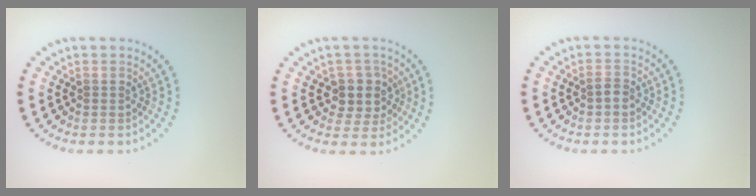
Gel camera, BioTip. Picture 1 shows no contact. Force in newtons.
{"total": 2.9, "press": 2.6, "slide": 1.3}
{"total": 1.1, "press": 1.0, "slide": 0.2}